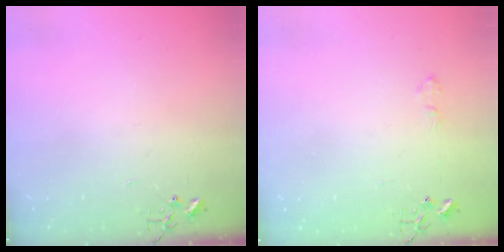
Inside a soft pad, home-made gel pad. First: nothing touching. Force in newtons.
{"total": 4.2, "press": 4.2, "slide": 0.5}